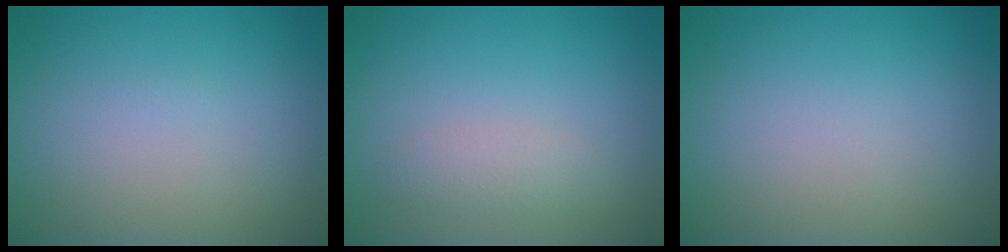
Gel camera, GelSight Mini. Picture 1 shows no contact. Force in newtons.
{"total": 1.5, "press": 1.5, "slide": 0.1}
{"total": 0.0}